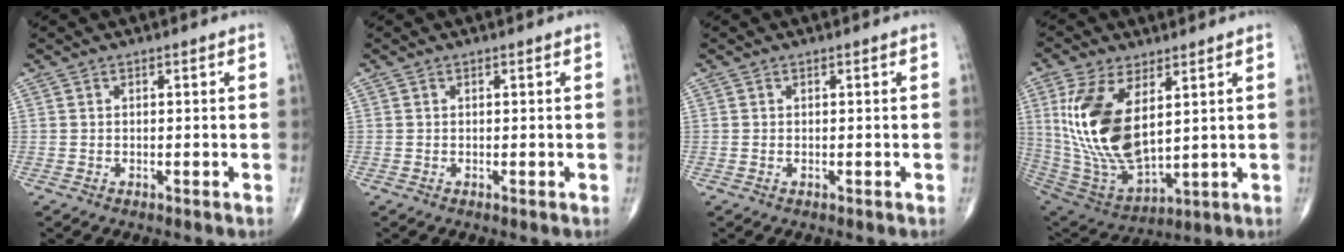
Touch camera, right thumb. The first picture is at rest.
{"total": 0.0}
{"total": 0.0}
{"total": 18.9, "force": [4.7, 9.4, 15.7], "torque": [-0.311, -0.025, 0.107]}